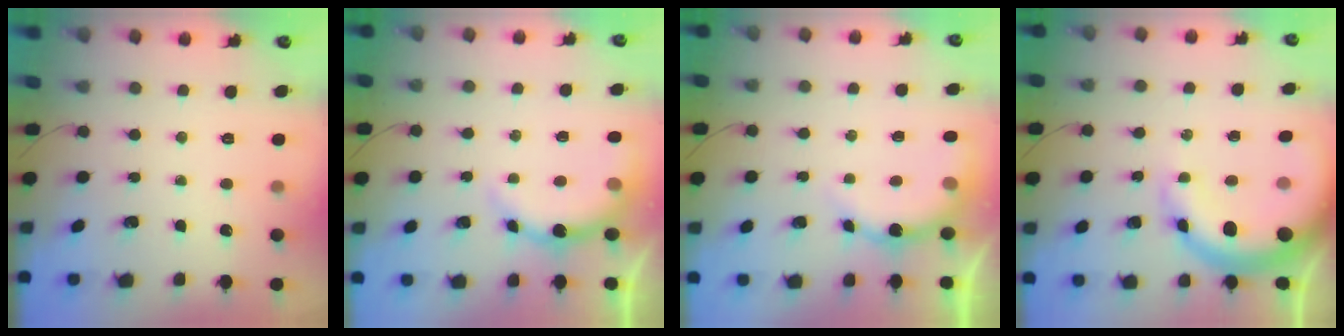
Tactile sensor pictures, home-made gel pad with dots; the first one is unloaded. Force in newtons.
{"total": 7.2, "press": 7.1, "slide": 1.3}
{"total": 8.2, "press": 8.2, "slide": 0.4}
{"total": 10.9, "press": 10.7, "slide": 2.2}